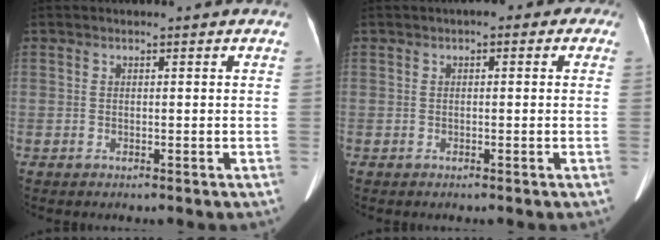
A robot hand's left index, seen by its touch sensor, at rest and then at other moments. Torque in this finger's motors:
{"motor_torque": [0.03, -0.03, -0.01, -0.04]}